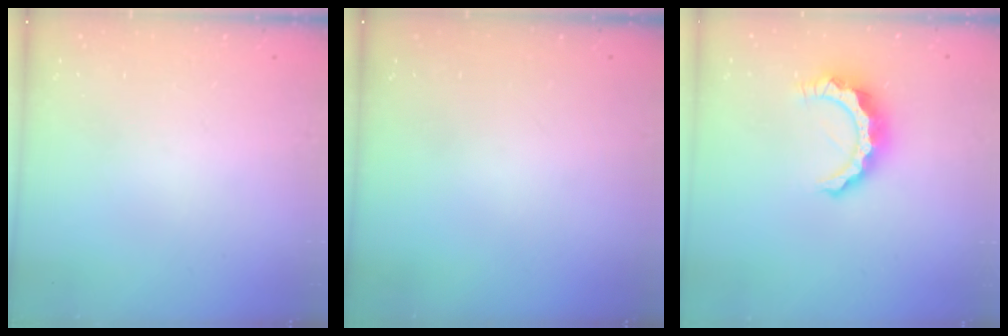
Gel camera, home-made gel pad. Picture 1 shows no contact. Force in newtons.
{"total": 0.0}
{"total": 9.0, "press": 9.0, "slide": 0.3}